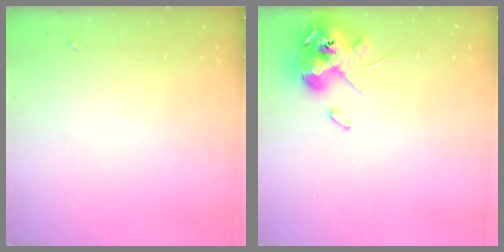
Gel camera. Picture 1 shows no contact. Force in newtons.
{"total": 12.7, "press": 12.5, "slide": 2.2}